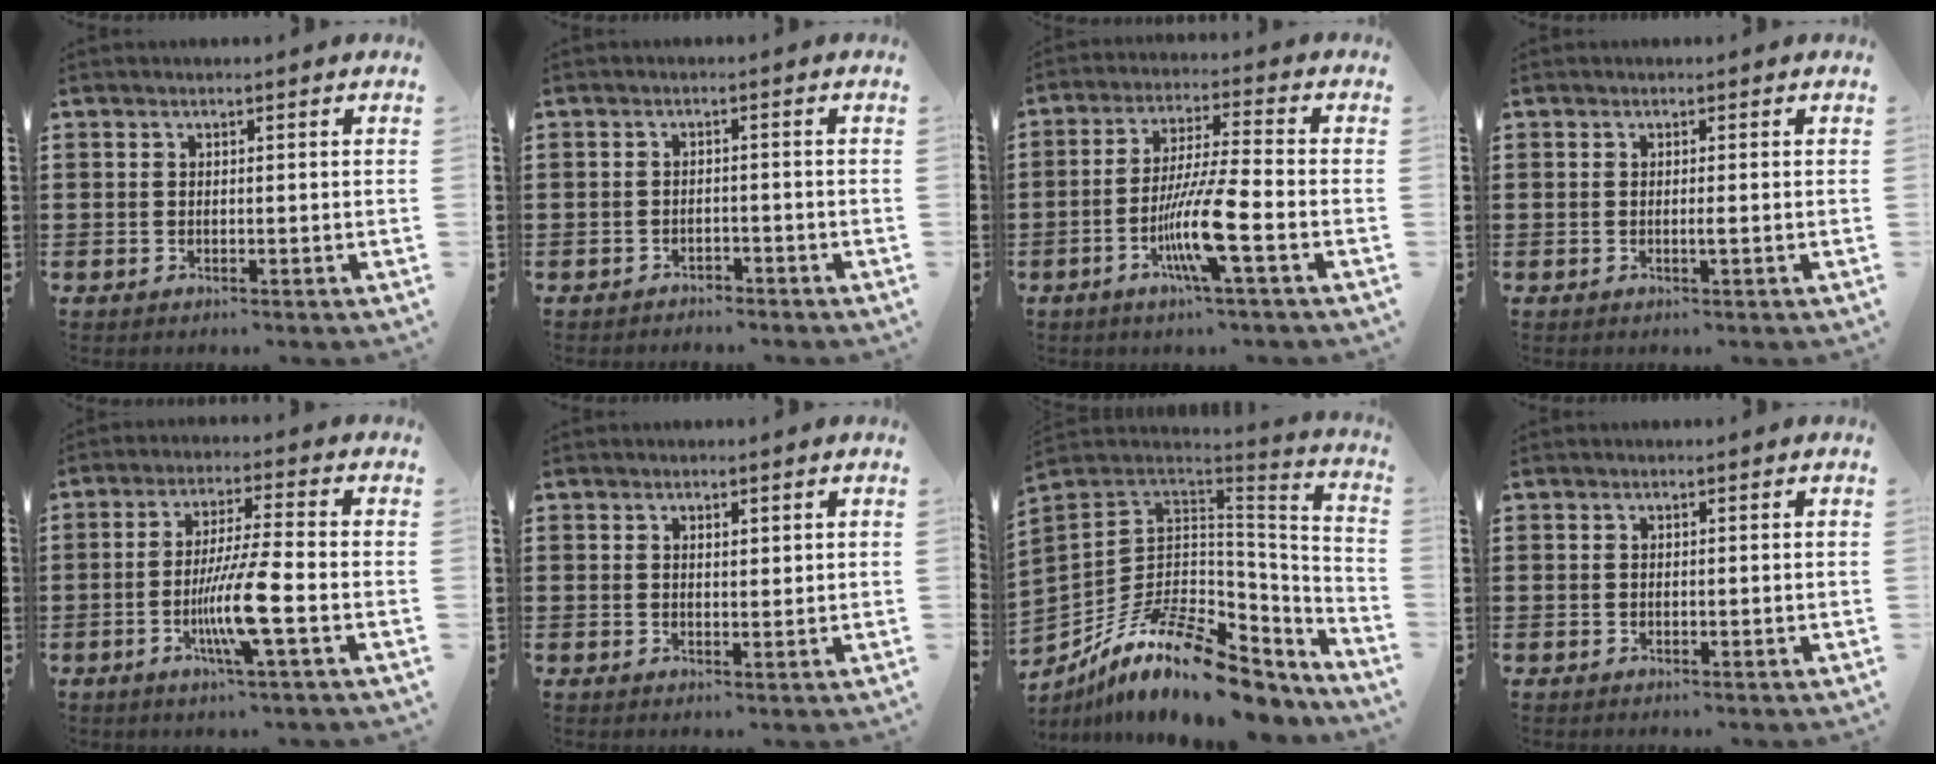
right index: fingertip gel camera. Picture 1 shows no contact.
{"total": 1.7, "force": [-1.7, 0.3, -0.1], "torque": [-0.005, 0.002, -0.038]}
{"total": 9.8, "force": [-3.9, 0.4, 9.0], "torque": [-0.181, -0.013, -0.078]}
{"total": 0.9, "force": [-0.2, -0.2, 0.9], "torque": [-0.016, -0.006, -0.003]}
{"total": 9.0, "force": [-3.1, 0.0, 8.4], "torque": [-0.158, -0.015, -0.059]}
{"total": 0.9, "force": [0.6, 0.4, 0.6], "torque": [-0.012, 0.004, 0.011]}
{"total": 15.9, "force": [-8.9, 6.8, 11.3], "torque": [-0.234, 0.027, -0.155]}
{"total": 0.0}